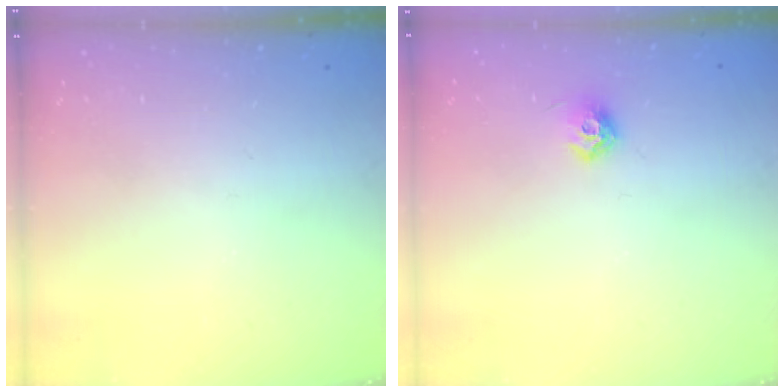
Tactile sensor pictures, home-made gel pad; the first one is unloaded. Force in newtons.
{"total": 7.9, "press": 7.8, "slide": 0.9}